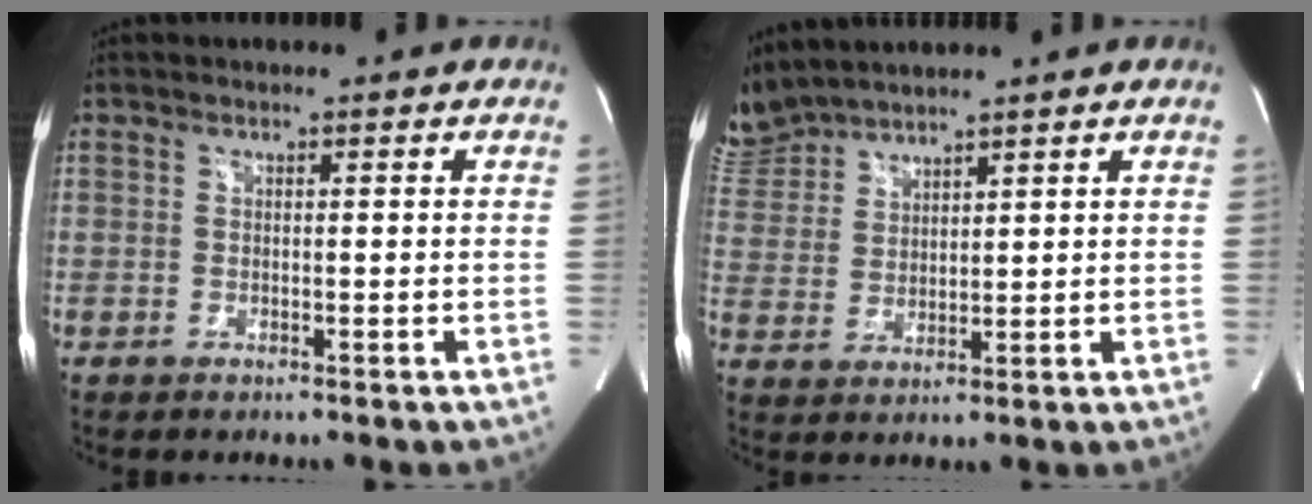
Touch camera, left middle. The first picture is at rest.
{"total": 7.7, "force": [7.6, 1.1, 1.0], "torque": [-0.044, 0.019, 0.167]}